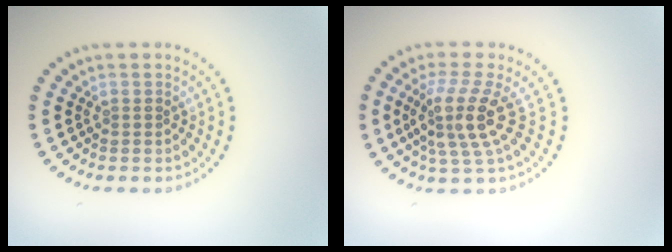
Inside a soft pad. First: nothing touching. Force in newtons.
{"total": 4.2, "press": 3.2, "slide": 2.7}